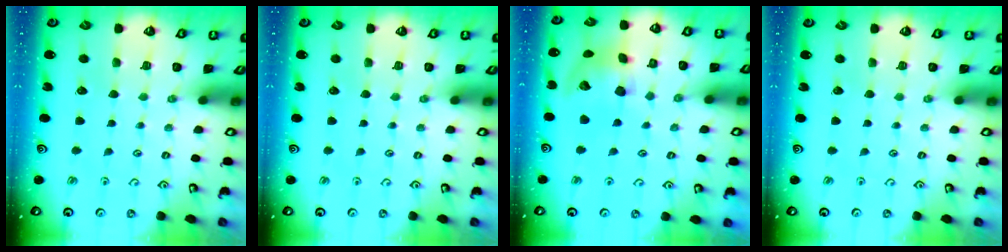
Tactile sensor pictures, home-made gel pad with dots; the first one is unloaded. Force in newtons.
{"total": 0.0}
{"total": 13.4, "press": 13.3, "slide": 2.0}
{"total": 0.0}